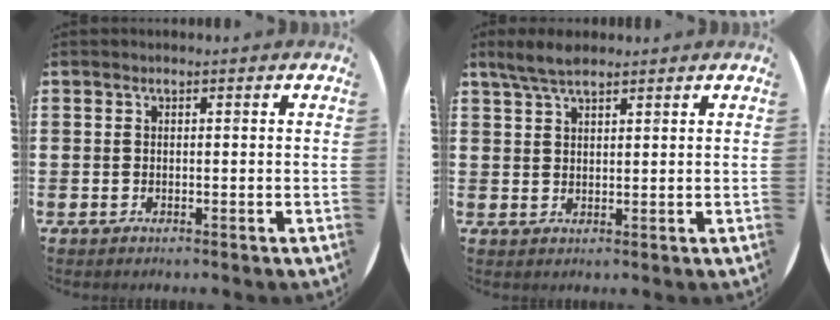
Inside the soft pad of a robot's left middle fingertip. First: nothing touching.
{"total": 3.9, "force": [3.1, 1.1, 2.1], "torque": [-0.037, -0.003, 0.055]}